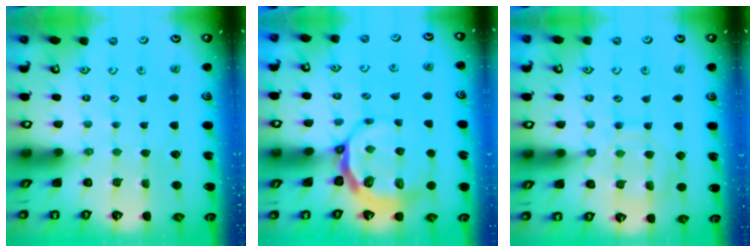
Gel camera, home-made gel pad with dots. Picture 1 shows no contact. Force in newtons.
{"total": 7.4, "press": 6.6, "slide": 3.5}
{"total": 11.7, "press": 11.7, "slide": 1.1}